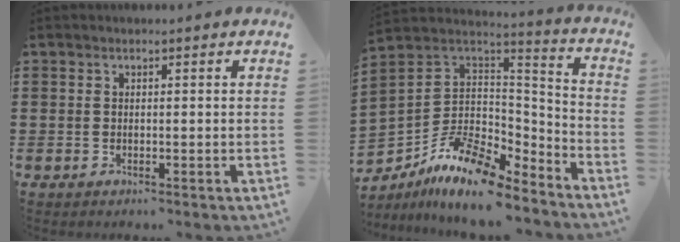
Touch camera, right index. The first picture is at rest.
{"total": 10.6, "force": [-7.8, 4.4, 5.7], "torque": [-0.129, 0.011, -0.154]}